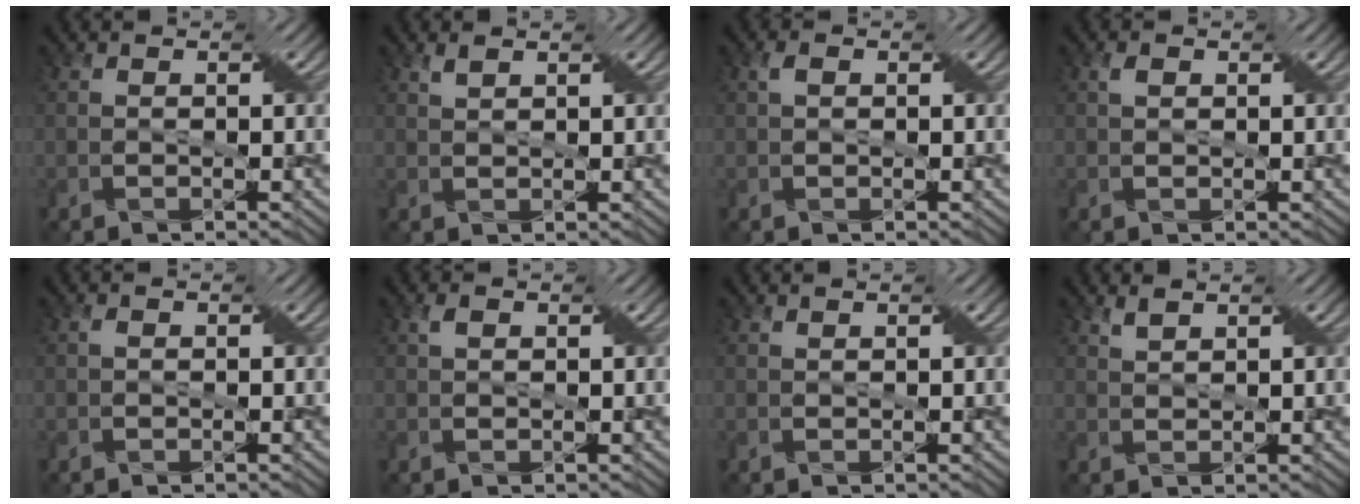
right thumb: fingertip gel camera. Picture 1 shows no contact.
{"total": 1.6, "force": [1.3, 0.1, 0.9], "torque": [-0.021, 0.007, 0.024]}
{"total": 1.5, "force": [0.5, 1.0, 1.1], "torque": [-0.019, 0.004, 0.007]}
{"total": 1.5, "force": [0.7, 0.9, 0.9], "torque": [-0.015, 0.003, 0.011]}
{"total": 0.7, "force": [0.1, 0.4, 0.6], "torque": [-0.011, 0.001, 0.001]}
{"total": 1.7, "force": [0.8, 0.9, 1.2], "torque": [-0.020, 0.004, 0.013]}
{"total": 0.6, "force": [0.5, -0.1, 0.3], "torque": [-0.008, 0.005, 0.009]}
{"total": 1.7, "force": [1.6, -0.1, 0.7], "torque": [-0.017, 0.005, 0.029]}